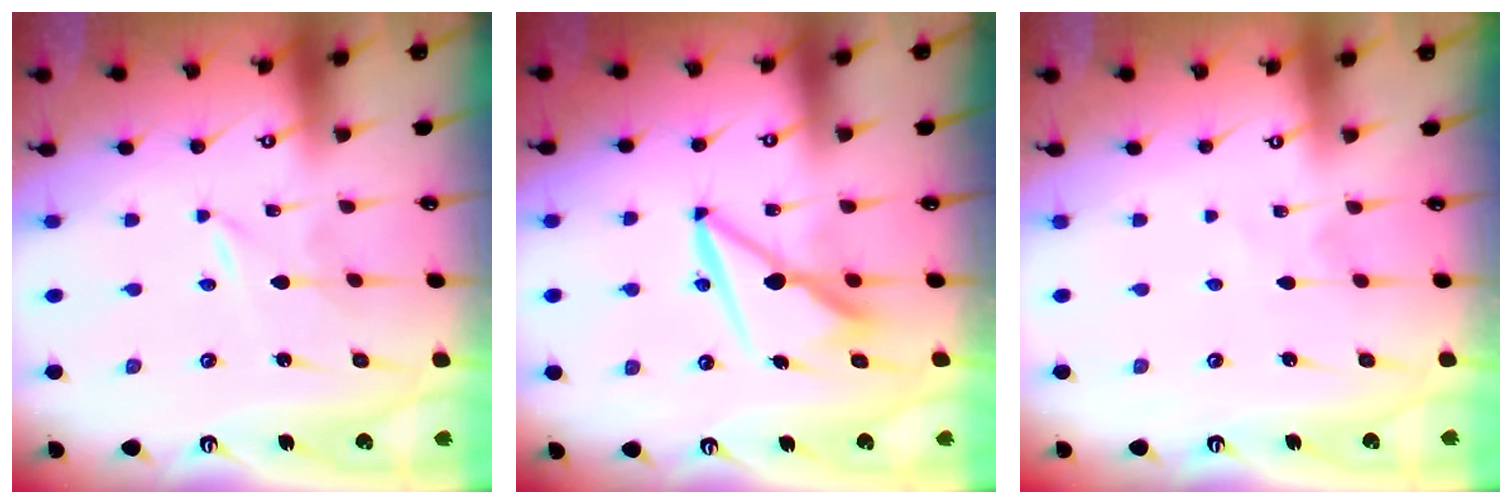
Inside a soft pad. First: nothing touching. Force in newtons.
{"total": 8.7, "press": 8.6, "slide": 1.5}
{"total": 2.2, "press": 2.2, "slide": 0.3}